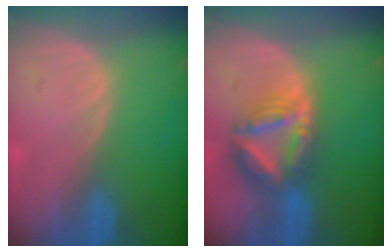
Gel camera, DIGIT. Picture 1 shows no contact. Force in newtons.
{"total": 8.1, "press": 7.0, "slide": 4.0}